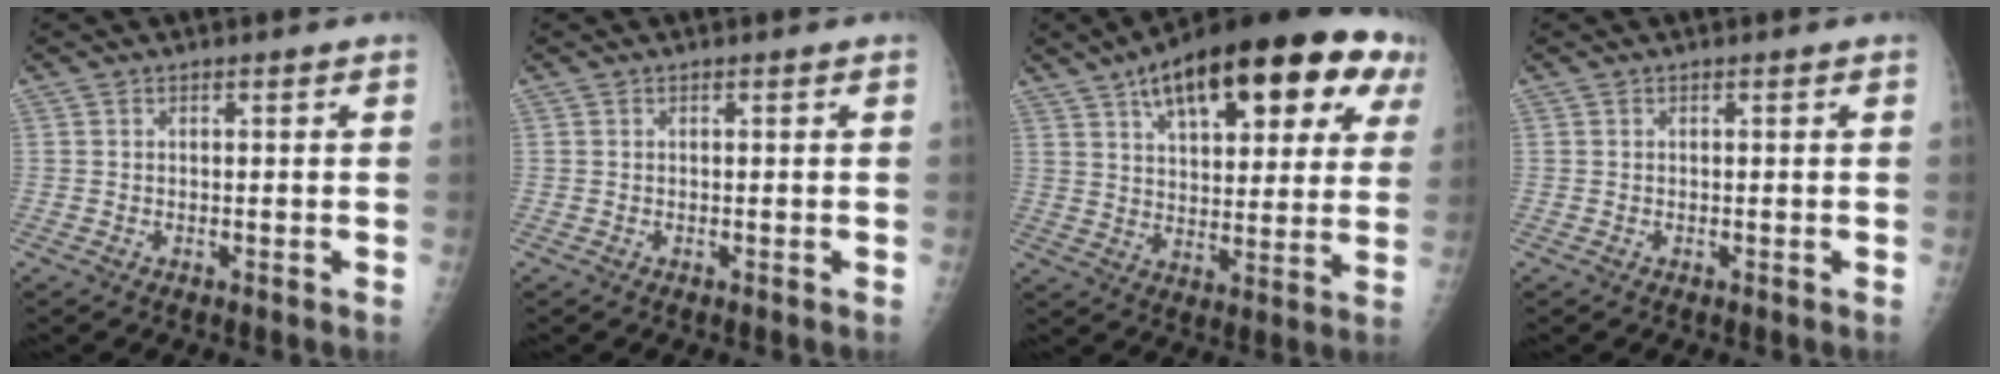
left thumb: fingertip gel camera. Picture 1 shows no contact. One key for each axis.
{"total": 0.0}
{"total": 25.1, "fx": 12.5, "fy": 10.4, "fz": 19.1, "tx": -0.253, "ty": 0.002, "tz": 0.181}
{"total": 0.0}